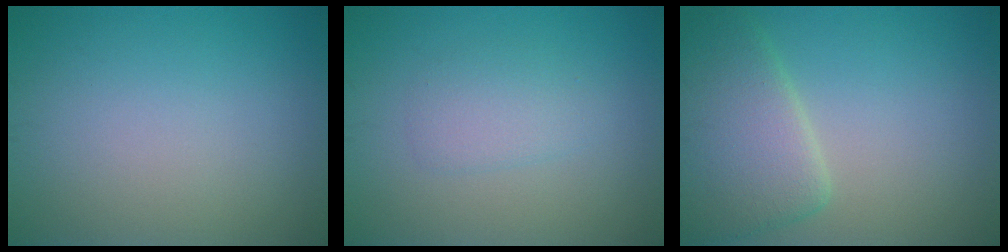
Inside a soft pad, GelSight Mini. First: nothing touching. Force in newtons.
{"total": 1.9, "press": 1.9, "slide": 0.1}
{"total": 5.9, "press": 5.9, "slide": 0.5}